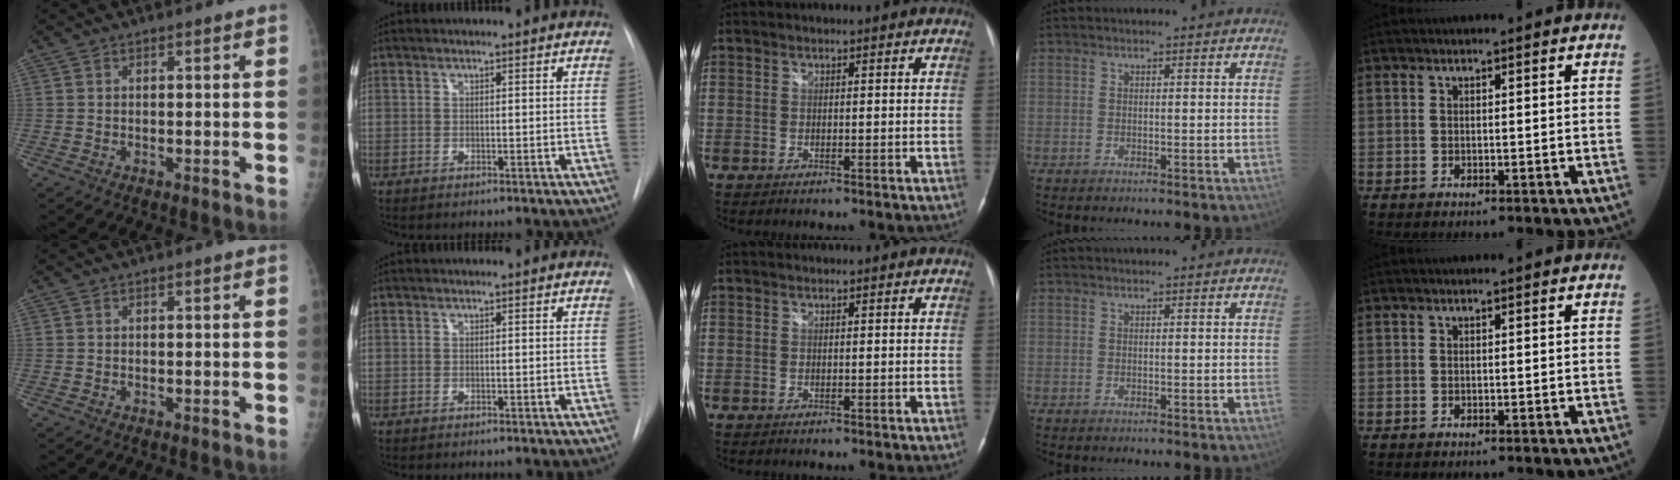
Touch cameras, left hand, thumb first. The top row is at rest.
{}